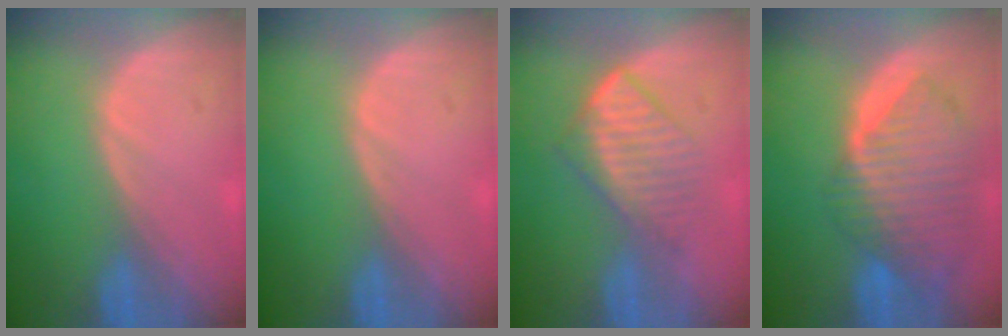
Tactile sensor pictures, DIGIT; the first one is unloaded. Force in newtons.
{"total": 0.0}
{"total": 6.8, "press": 6.1, "slide": 3.0}
{"total": 10.3, "press": 8.9, "slide": 5.1}